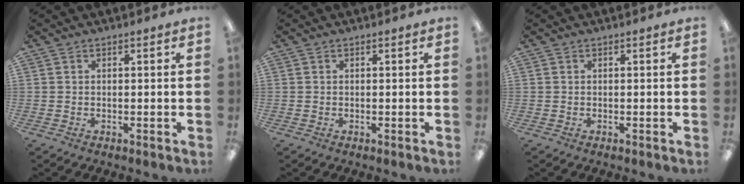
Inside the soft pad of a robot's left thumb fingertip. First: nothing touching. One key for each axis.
{"total": 0.0}
{"total": 0.0}